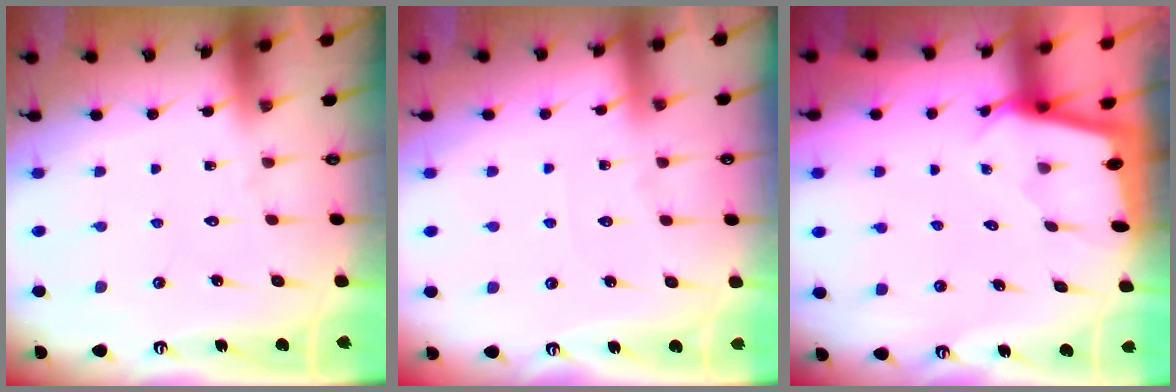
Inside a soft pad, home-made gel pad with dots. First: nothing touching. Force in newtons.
{"total": 2.6, "press": 2.6, "slide": 0.4}
{"total": 1.7, "press": 1.6, "slide": 0.2}